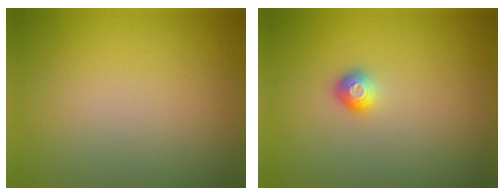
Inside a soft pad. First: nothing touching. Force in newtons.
{"total": 1.1, "press": 1.0, "slide": 0.4}